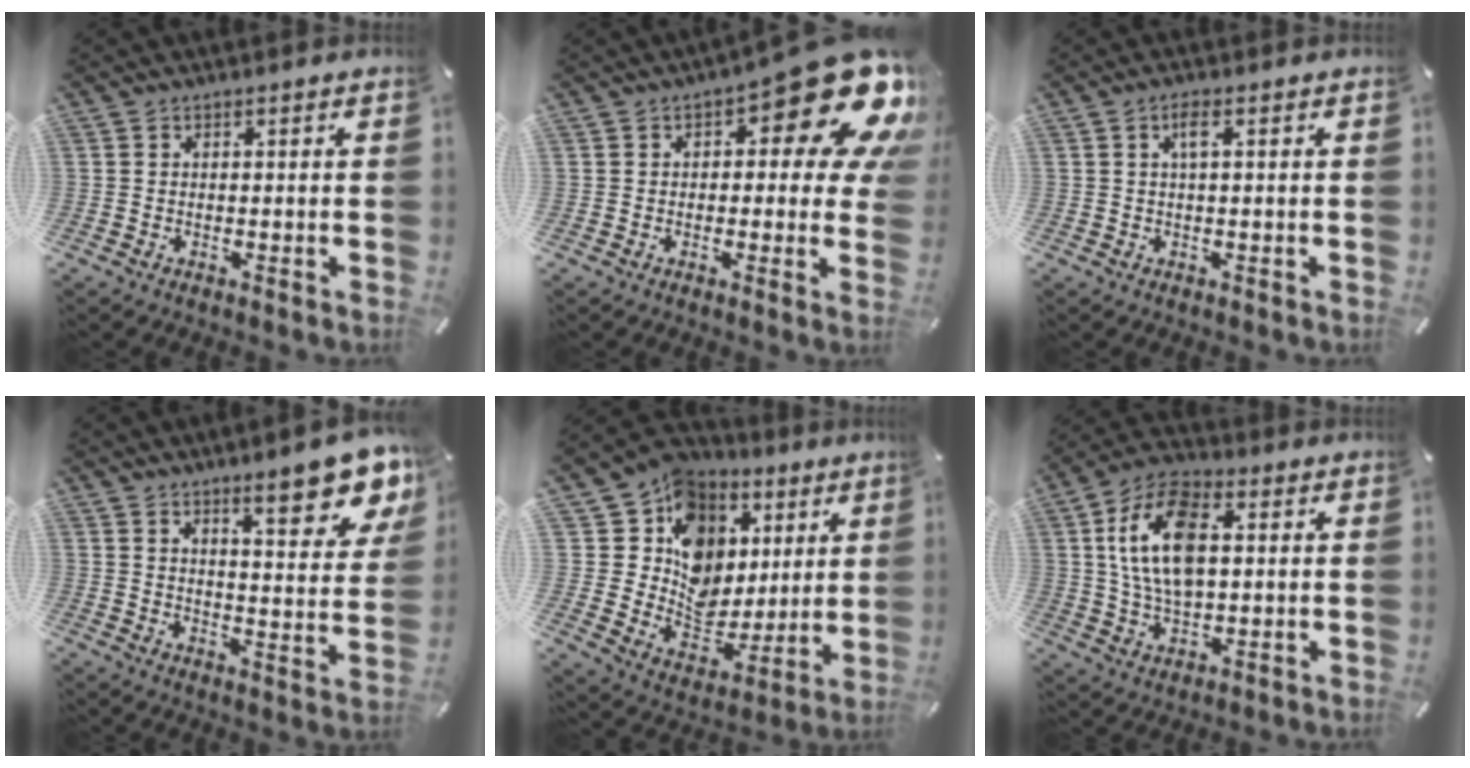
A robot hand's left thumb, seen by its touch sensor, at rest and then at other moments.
{"total": 19.1, "force": [8.8, 7.3, 15.3], "torque": [-0.193, -0.061, 0.145]}
{"total": 2.6, "force": [0.7, 0.5, 2.5], "torque": [-0.051, 0.005, 0.010]}
{"total": 13.6, "force": [9.5, 3.9, 8.8], "torque": [-0.113, -0.063, 0.156]}
{"total": 13.7, "force": [5.1, 12.2, 3.7], "torque": [-0.054, -0.057, 0.100]}
{"total": 14.4, "force": [2.7, 8.5, 11.3], "torque": [-0.234, 0.002, 0.044]}